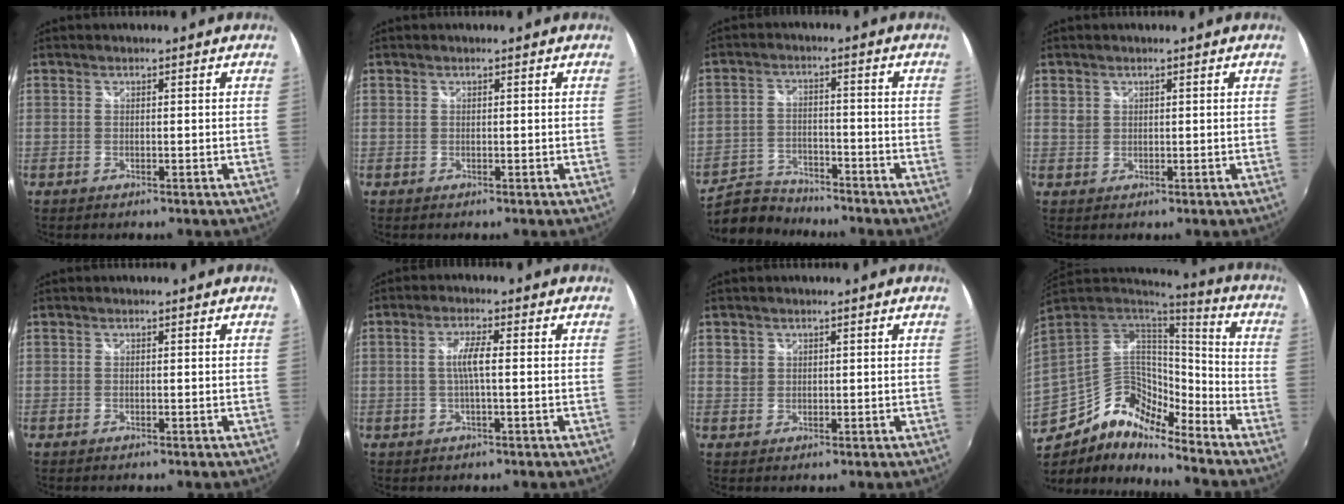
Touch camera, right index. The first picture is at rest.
{"total": 0.0}
{"total": 8.5, "force": [-7.7, 3.2, 1.5], "torque": [-0.056, 0.002, -0.135]}
{"total": 1.2, "force": [0.5, 1.1, 0.1], "torque": [-0.002, 0.004, 0.006]}
{"total": 0.0}
{"total": 3.7, "force": [-0.1, 0.2, 3.7], "torque": [-0.071, 0.003, -0.002]}
{"total": 1.6, "force": [0.6, 1.5, 0.1], "torque": [0.000, 0.005, 0.007]}
{"total": 18.1, "force": [-12.3, 9.5, 9.4], "torque": [-0.215, -0.007, -0.239]}